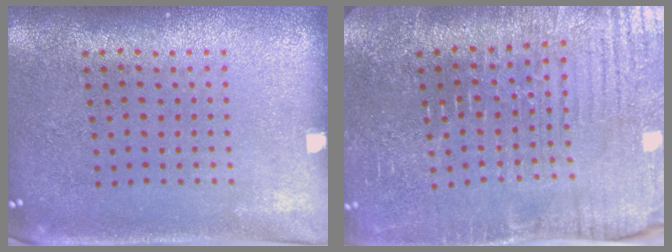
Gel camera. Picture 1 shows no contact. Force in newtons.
{"total": 4.1, "press": 4.1, "slide": 0.6}